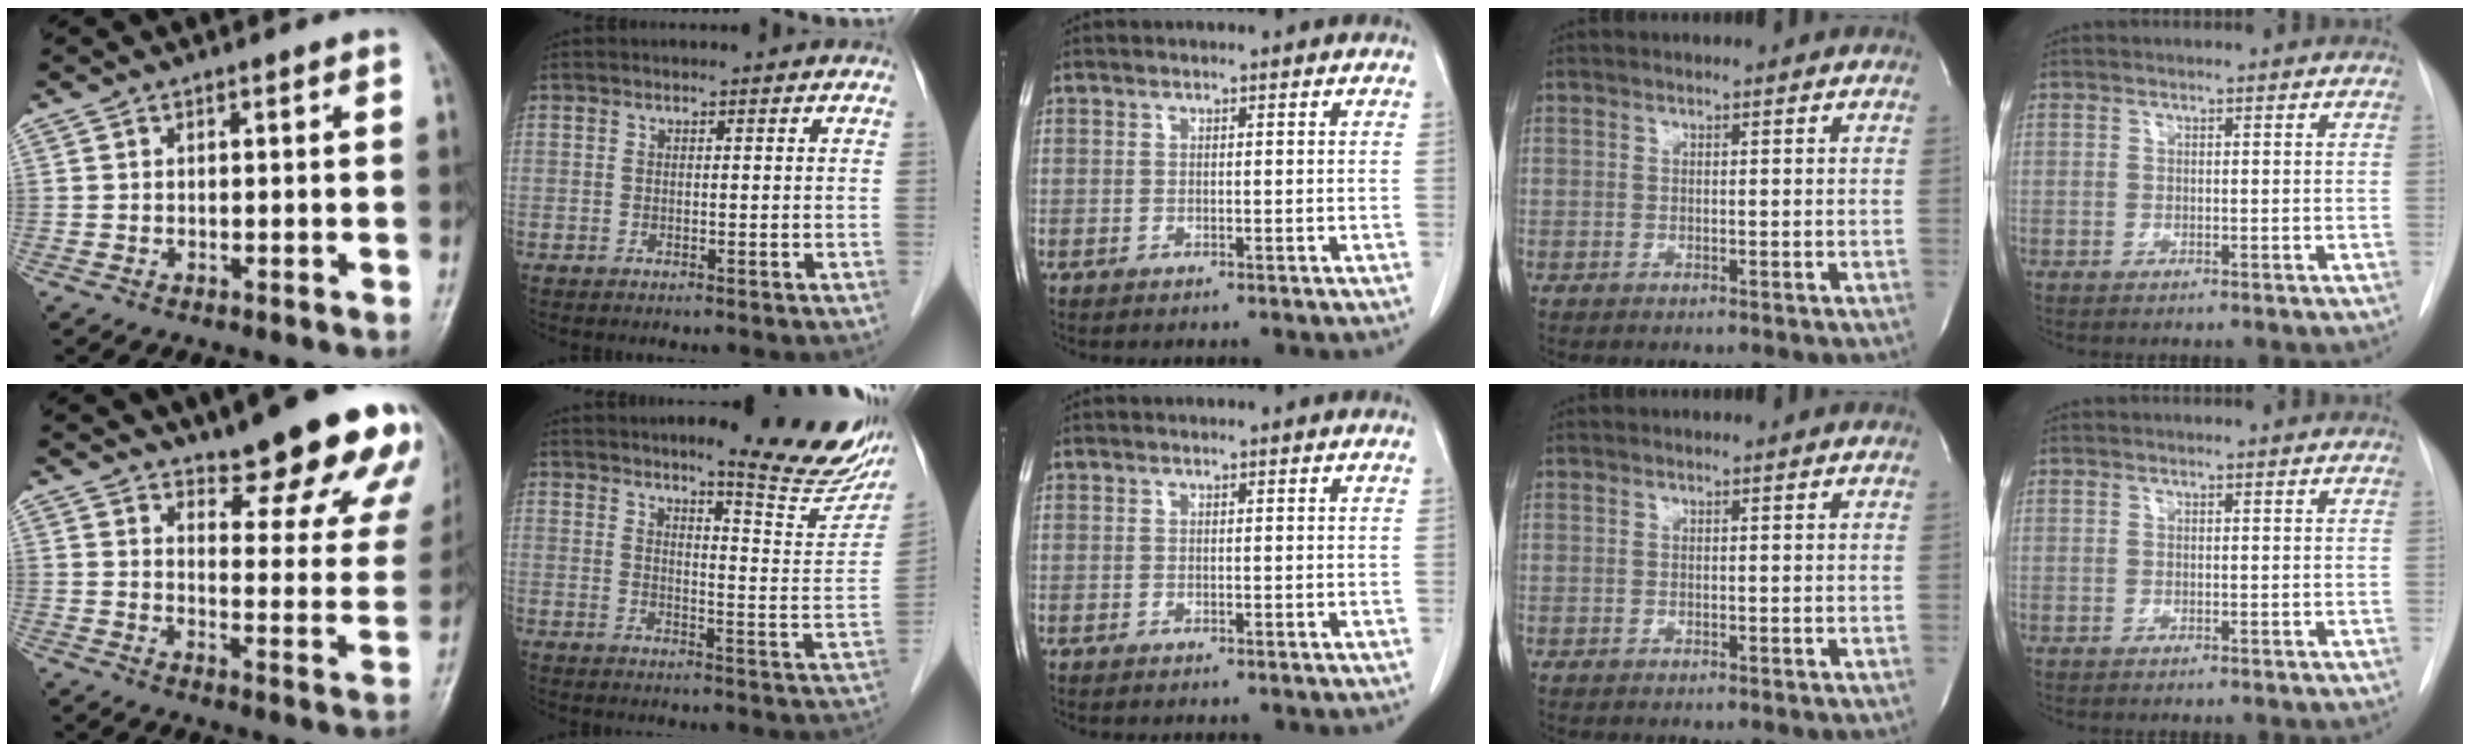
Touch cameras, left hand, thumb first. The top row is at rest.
{"thumb": {"total": 21.3, "force": [15.9, 6.0, 12.8], "torque": [-0.119, -0.089, 0.195]}, "index": {"total": 16.2, "force": [13.4, 1.2, 8.9], "torque": [-0.107, -0.056, 0.159]}}